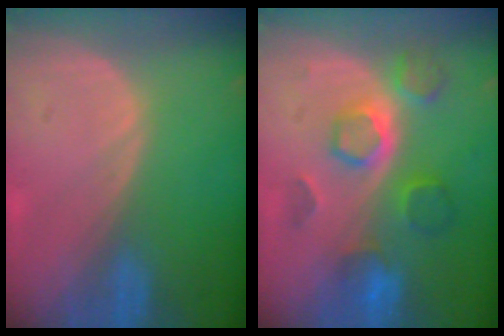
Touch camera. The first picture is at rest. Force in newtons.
{"total": 8.6, "press": 7.7, "slide": 3.7}